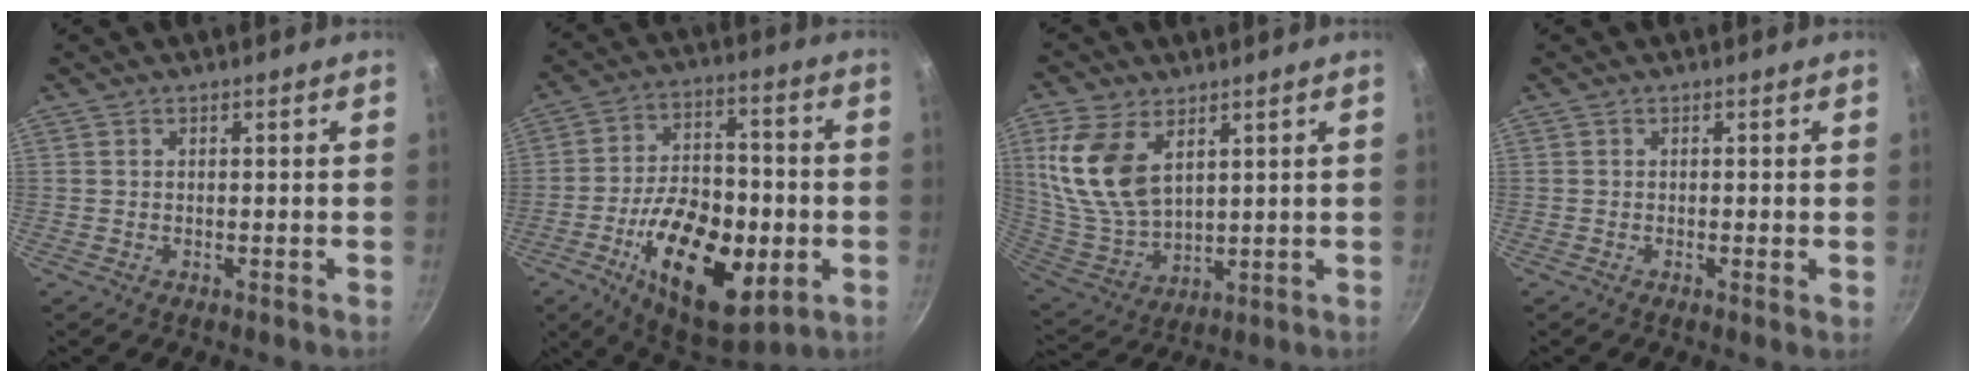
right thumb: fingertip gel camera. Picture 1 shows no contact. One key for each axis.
{"total": 23.1, "fx": -6.6, "fy": 12.1, "fz": 18.6, "tx": -0.269, "ty": 0.021, "tz": -0.099}
{"total": 15.0, "fx": 5.6, "fy": 8.7, "fz": 10.8, "tx": -0.212, "ty": -0.029, "tz": 0.126}
{"total": 1.0, "fx": -0.2, "fy": 0.3, "fz": 1.0, "tx": -0.015, "ty": -0.002, "tz": -0.005}